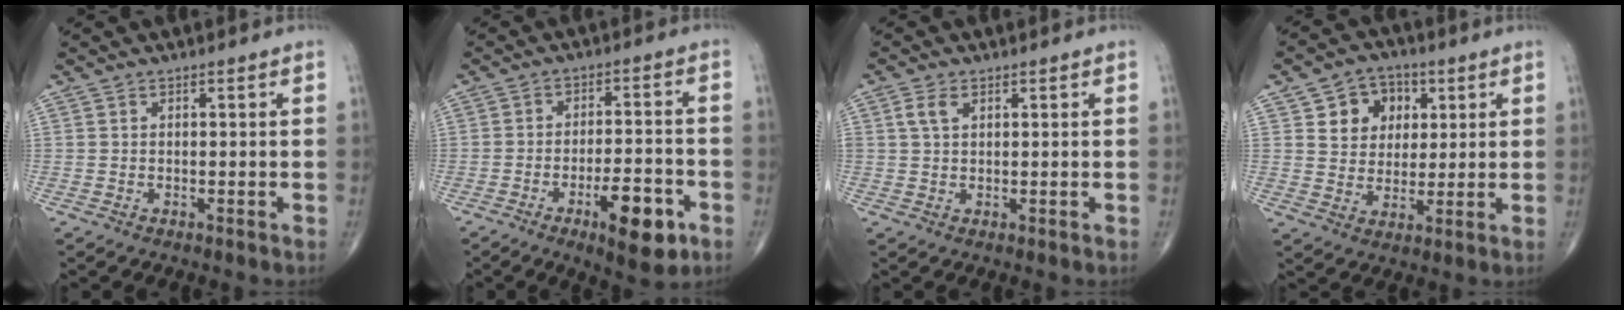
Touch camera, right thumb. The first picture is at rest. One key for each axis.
{"total": 11.3, "fx": -5.3, "fy": 3.8, "fz": 9.2, "tx": -0.129, "ty": 0.024, "tz": -0.072}
{"total": 2.7, "fx": 1.1, "fy": 1.5, "fz": 2.0, "tx": -0.044, "ty": 0.007, "tz": 0.024}
{"total": 9.2, "fx": 3.4, "fy": 7.6, "fz": 4.1, "tx": -0.022, "ty": -0.008, "tz": 0.055}